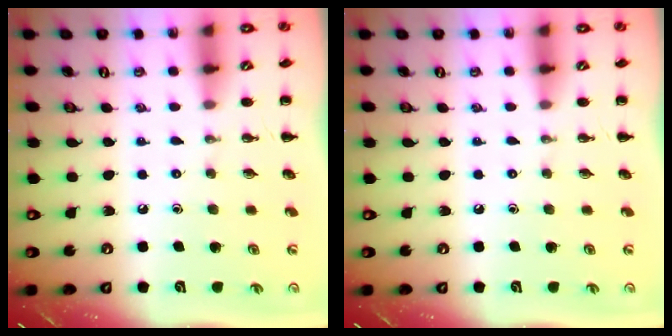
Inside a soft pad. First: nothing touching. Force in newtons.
{"total": 0.0}